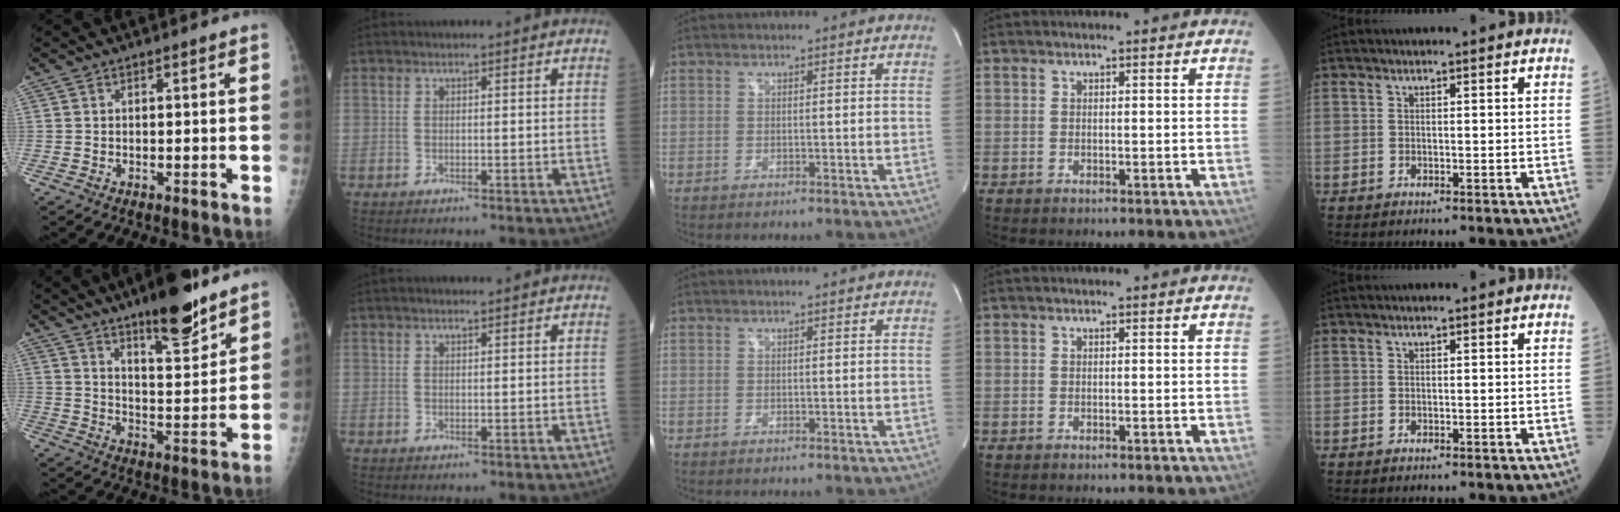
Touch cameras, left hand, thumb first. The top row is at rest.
{"thumb": {"total": 13.8, "force": [10.1, 3.4, 8.8], "torque": [-0.112, -0.069, 0.162]}, "index": {"total": 2.1, "force": [1.8, 0.1, 1.2], "torque": [-0.016, 0.014, 0.027]}}